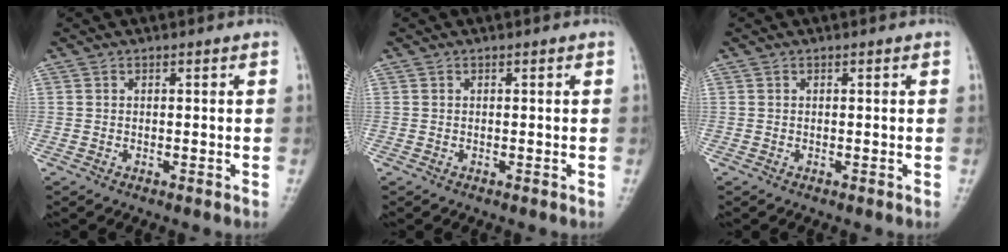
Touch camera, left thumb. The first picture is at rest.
{"total": 0.0}
{"total": 0.0}